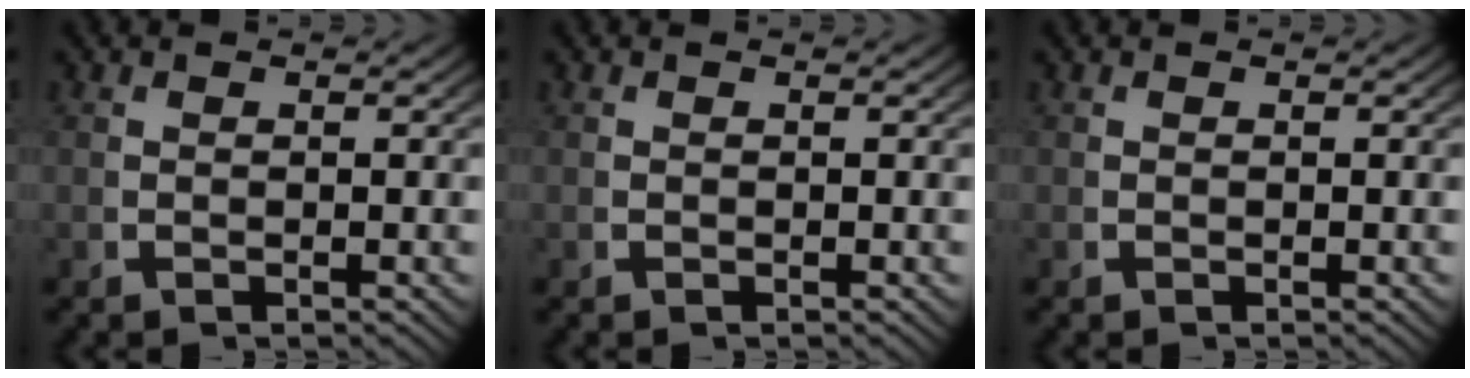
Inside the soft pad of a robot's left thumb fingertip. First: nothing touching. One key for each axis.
{"total": 0.0}
{"total": 0.0}